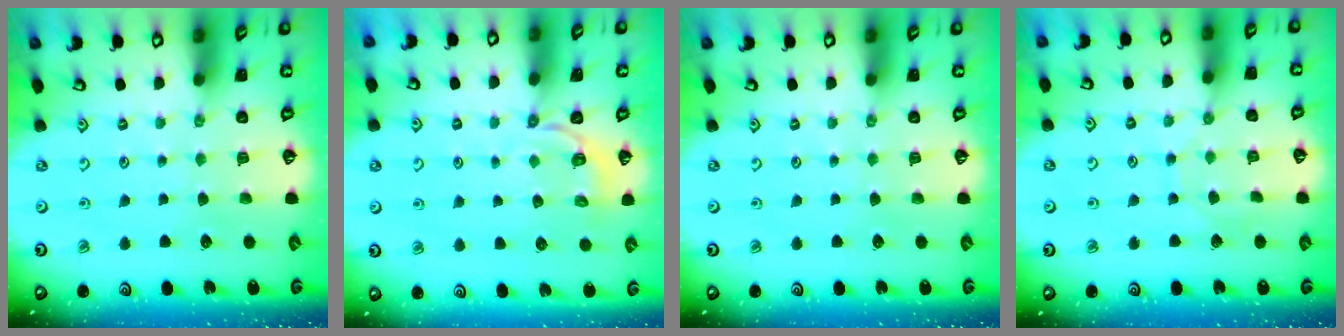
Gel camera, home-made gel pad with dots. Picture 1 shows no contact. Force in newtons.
{"total": 3.1, "press": 2.0, "slide": 2.3}
{"total": 0.0}
{"total": 6.2, "press": 6.2, "slide": 0.6}